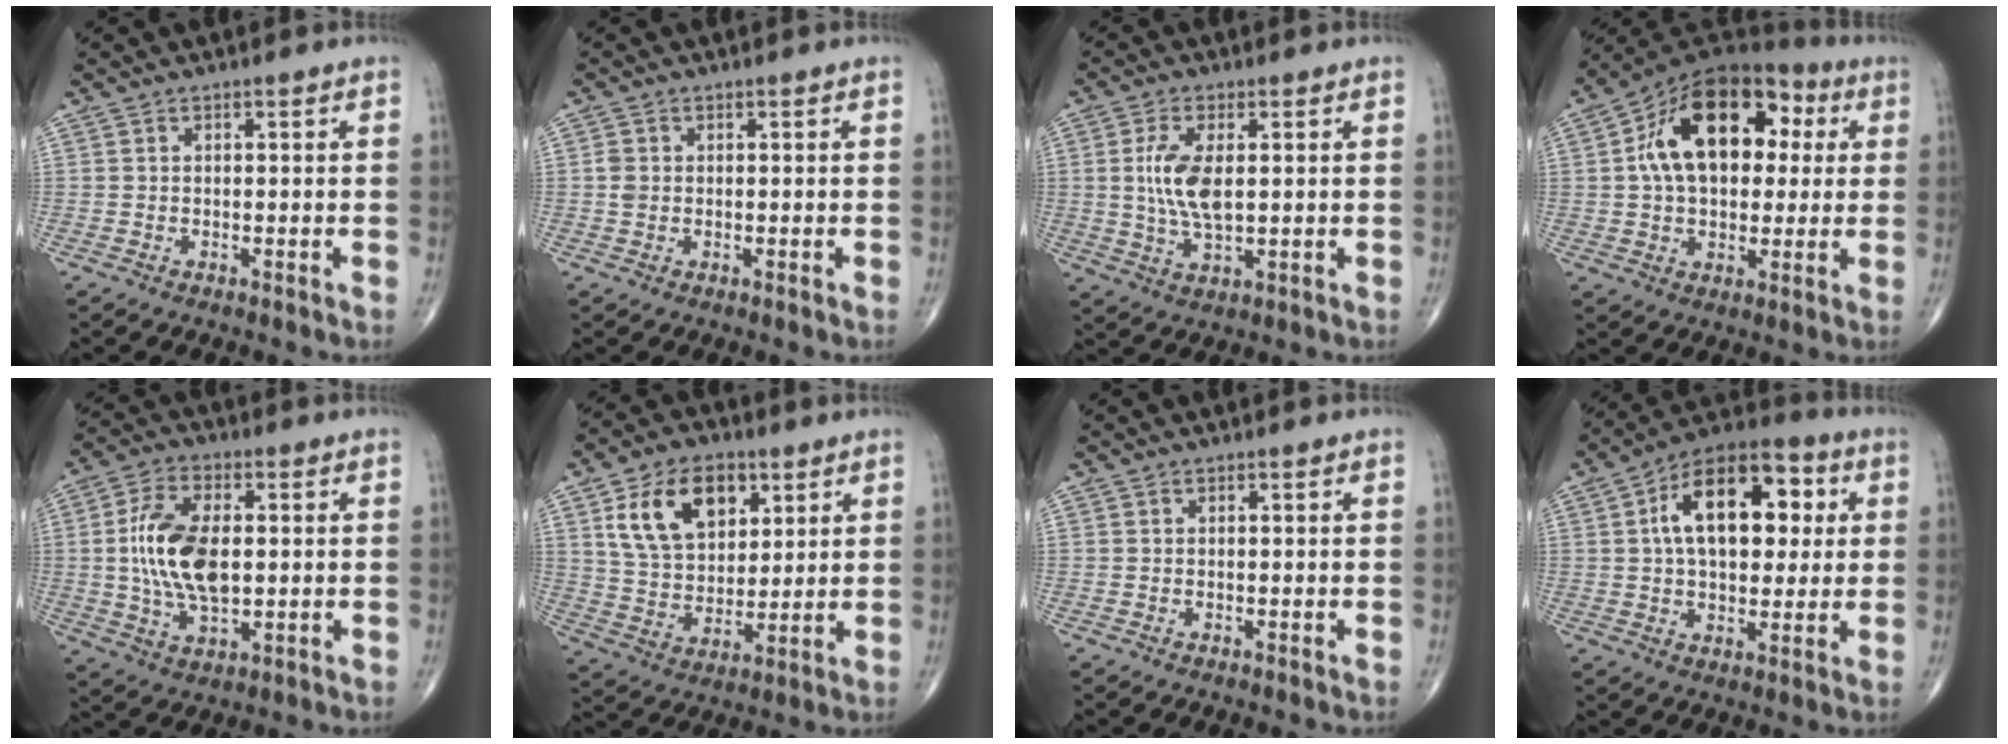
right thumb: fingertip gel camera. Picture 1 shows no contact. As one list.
[{"total": 1.8, "force": [0.0, 1.5, 1.0], "torque": [-0.019, 0.002, 0.001]}, {"total": 8.6, "force": [1.1, 4.0, 7.6], "torque": [-0.157, -0.009, 0.023]}, {"total": 20.4, "force": [3.9, 12.8, 15.4], "torque": [-0.225, 0.028, 0.056]}, {"total": 14.2, "force": [0.7, 7.7, 11.9], "torque": [-0.224, 0.002, 0.013]}, {"total": 15.4, "force": [6.4, 10.0, 9.8], "torque": [-0.138, -0.019, 0.123]}, {"total": 0.0}, {"total": 18.8, "force": [4.0, 10.8, 14.8], "torque": [-0.197, 0.019, 0.056]}]